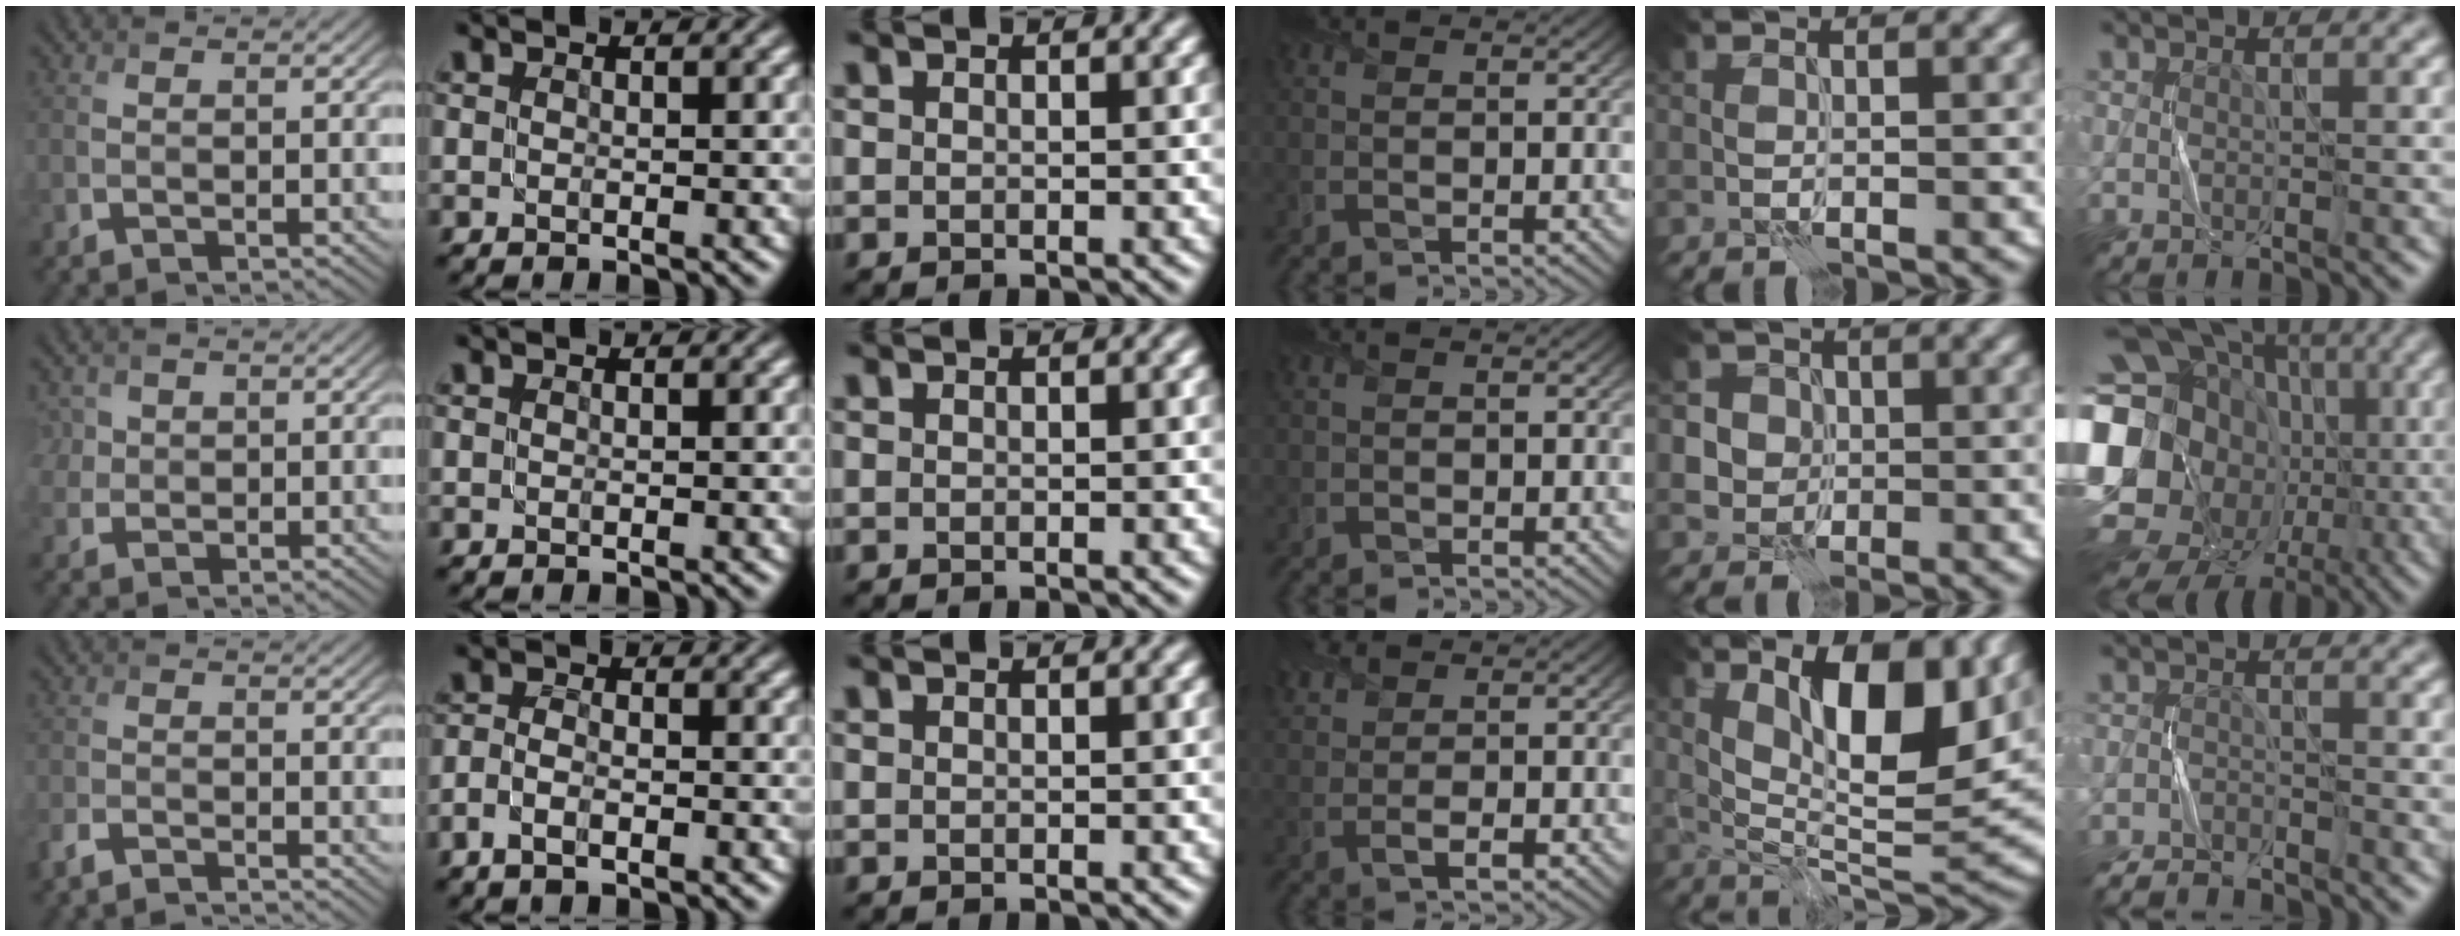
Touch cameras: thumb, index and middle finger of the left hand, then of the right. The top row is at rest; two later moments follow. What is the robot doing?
{"motion": "fold", "object": "shorts"}